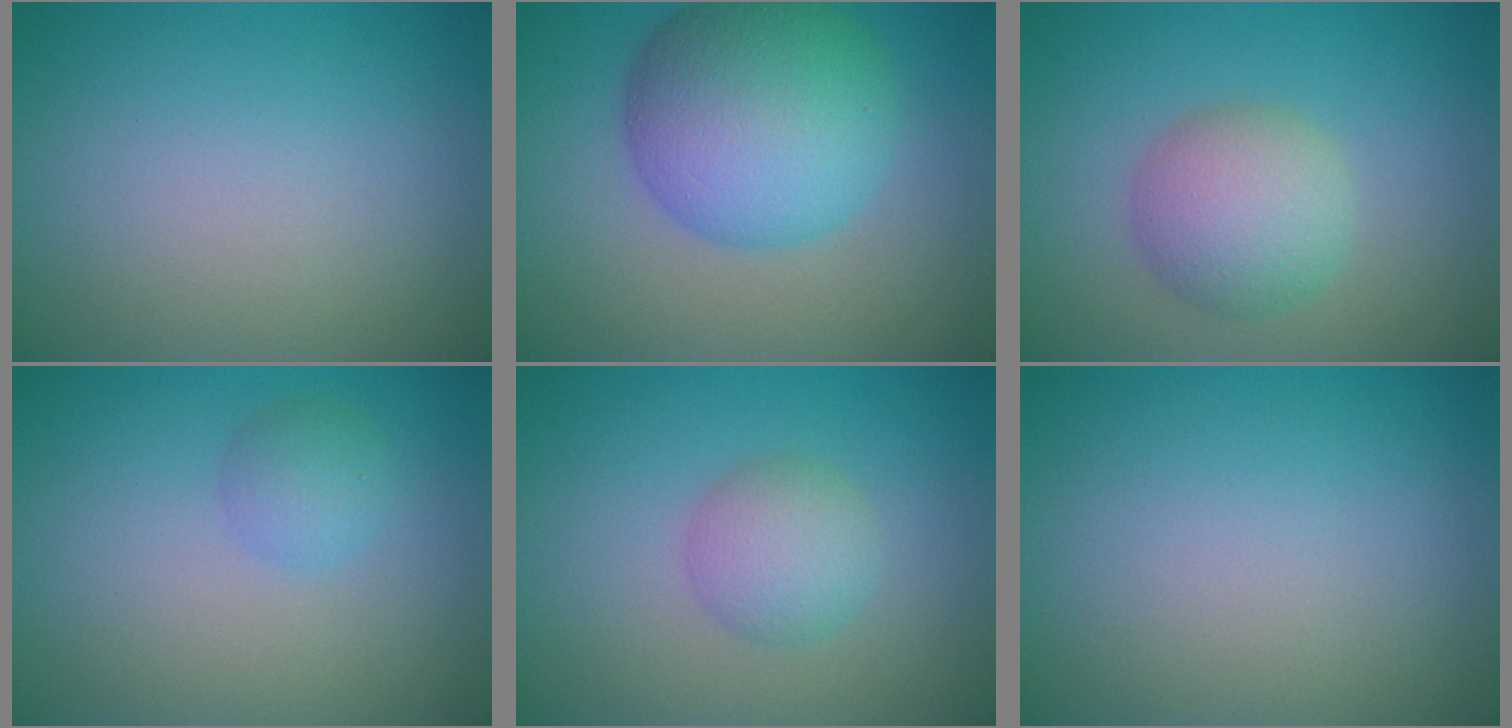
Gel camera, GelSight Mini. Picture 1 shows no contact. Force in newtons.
{"total": 10.0, "press": 10.0, "slide": 0.3}
{"total": 4.7, "press": 4.7, "slide": 0.1}
{"total": 1.8, "press": 1.7, "slide": 0.2}
{"total": 2.9, "press": 2.9, "slide": 0.1}
{"total": 0.0}